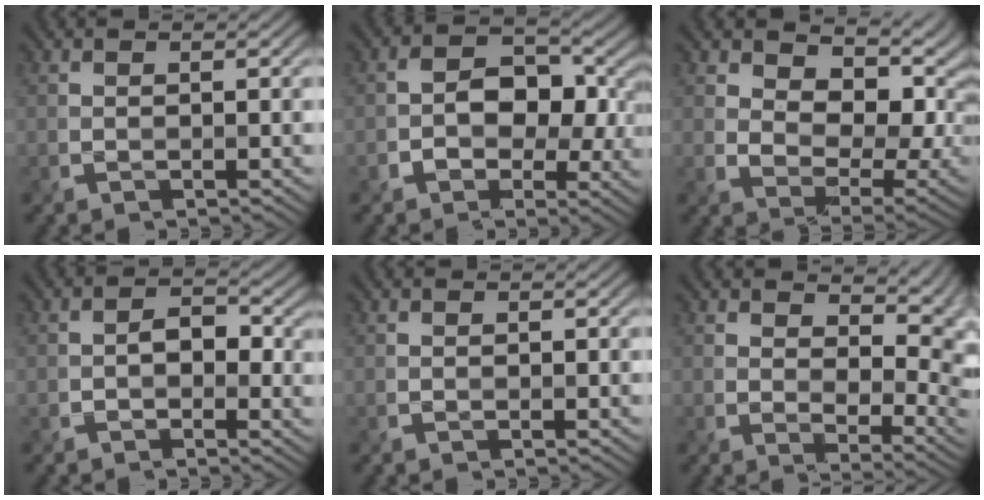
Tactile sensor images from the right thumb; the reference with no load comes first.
{"total": 8.1, "force": [-0.3, 6.1, 5.3], "torque": [-0.078, -0.005, -0.015]}
{"total": 11.1, "force": [4.0, 7.1, 7.6], "torque": [-0.134, -0.012, 0.074]}
{"total": 3.3, "force": [-0.4, 2.5, 2.1], "torque": [-0.027, -0.004, -0.003]}
{"total": 0.0}
{"total": 8.6, "force": [4.6, 4.3, 5.9], "torque": [-0.095, -0.013, 0.086]}